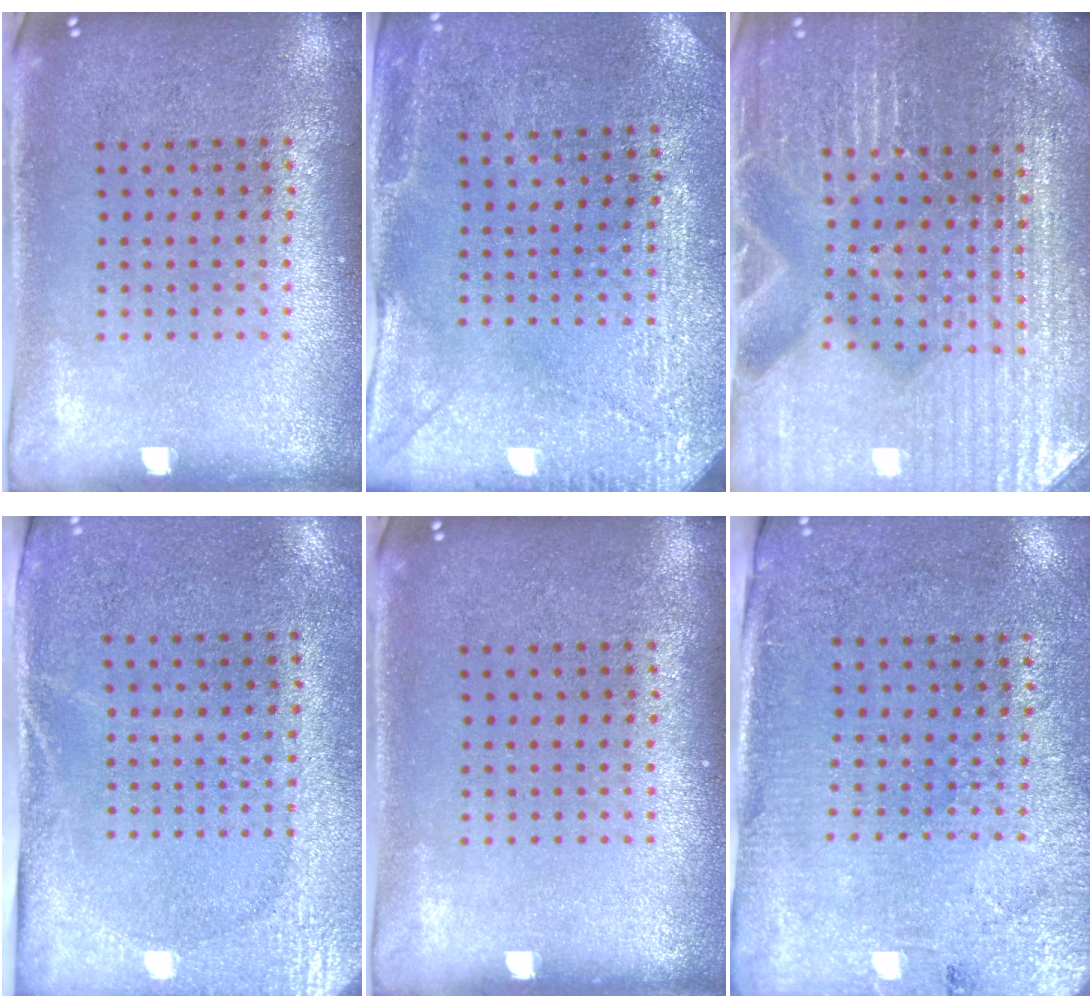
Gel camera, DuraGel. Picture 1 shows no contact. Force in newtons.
{"total": 2.9, "press": 2.7, "slide": 1.0}
{"total": 4.8, "press": 4.6, "slide": 1.4}
{"total": 2.7, "press": 2.2, "slide": 1.5}
{"total": 0.0}
{"total": 2.8, "press": 2.4, "slide": 1.3}